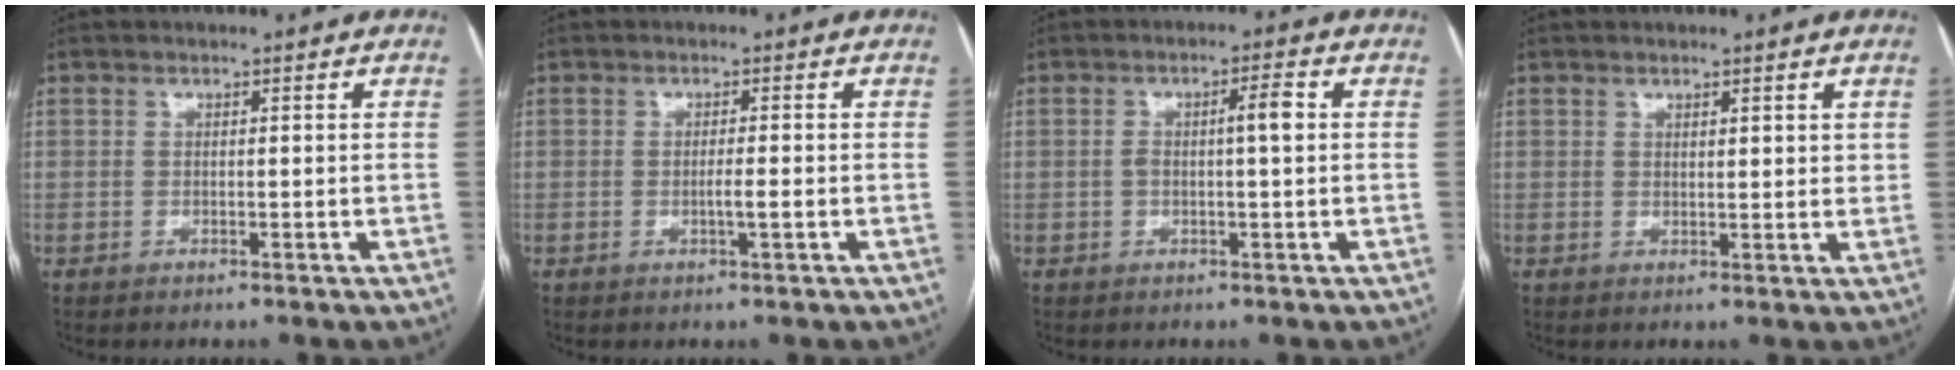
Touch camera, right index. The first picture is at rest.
{"total": 1.8, "force": [-0.5, -0.1, 1.7], "torque": [-0.031, -0.001, -0.011]}
{"total": 3.8, "force": [0.2, 0.5, 3.8], "torque": [-0.067, 0.013, 0.003]}
{"total": 1.9, "force": [1.1, 0.7, 1.4], "torque": [-0.020, -0.004, 0.017]}